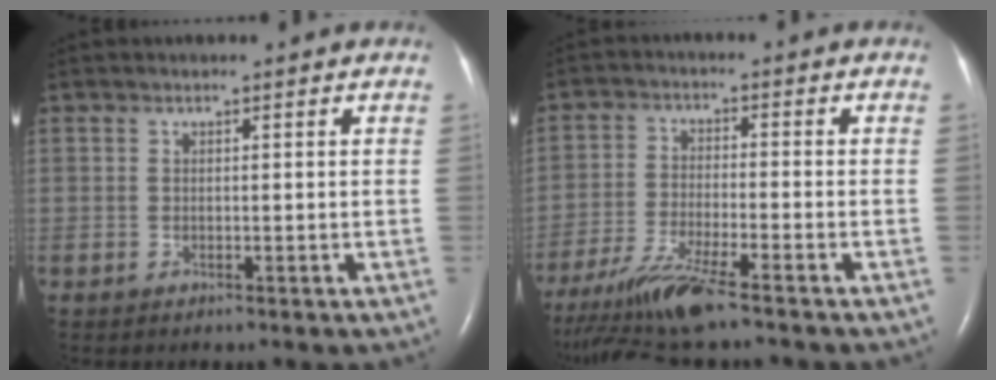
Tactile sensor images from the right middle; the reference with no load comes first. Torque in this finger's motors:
{"motor_torque": [0.33, -0.33, 0.14, 0.06]}